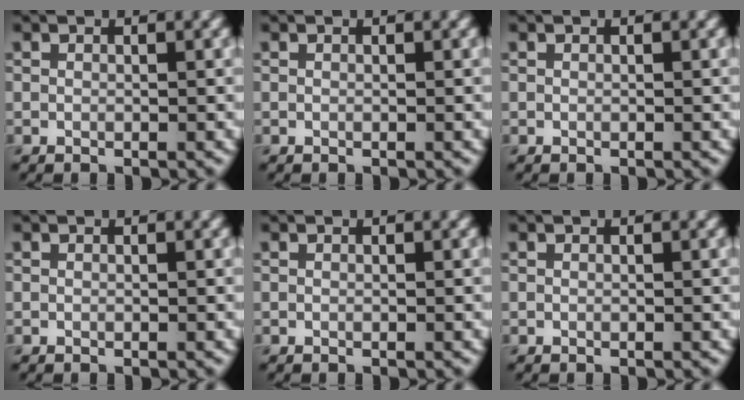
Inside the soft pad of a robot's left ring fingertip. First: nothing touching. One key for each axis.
{"total": 0.0}
{"total": 0.0}
{"total": 0.0}
{"total": 0.0}
{"total": 0.0}